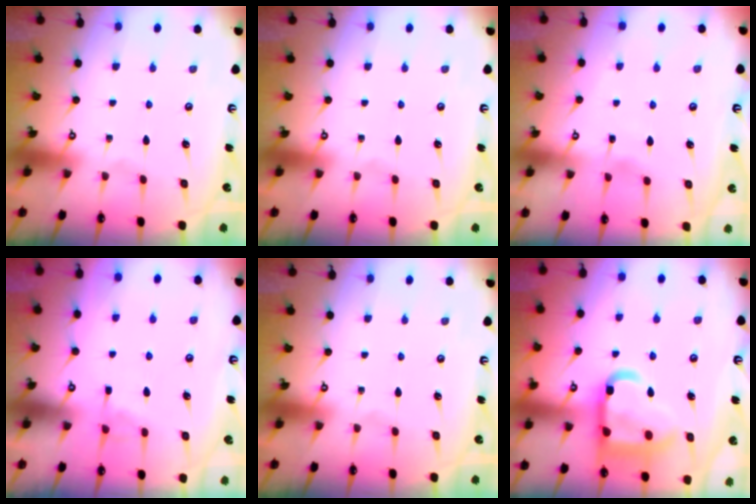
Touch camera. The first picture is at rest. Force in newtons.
{"total": 0.0}
{"total": 2.7, "press": 2.7, "slide": 0.3}
{"total": 3.6, "press": 3.6, "slide": 0.5}
{"total": 0.0}
{"total": 19.1, "press": 18.9, "slide": 2.0}